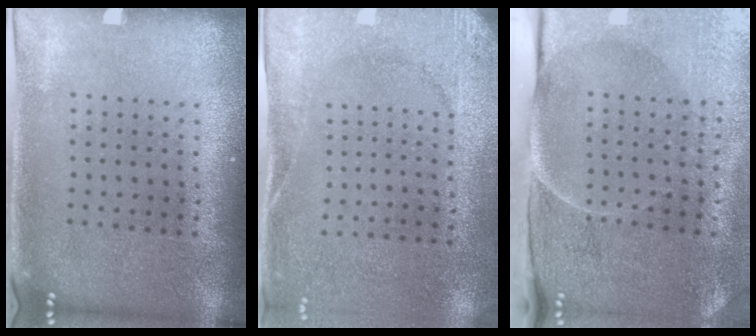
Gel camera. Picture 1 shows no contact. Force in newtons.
{"total": 2.7, "press": 2.2, "slide": 1.7}
{"total": 4.9, "press": 3.9, "slide": 3.0}